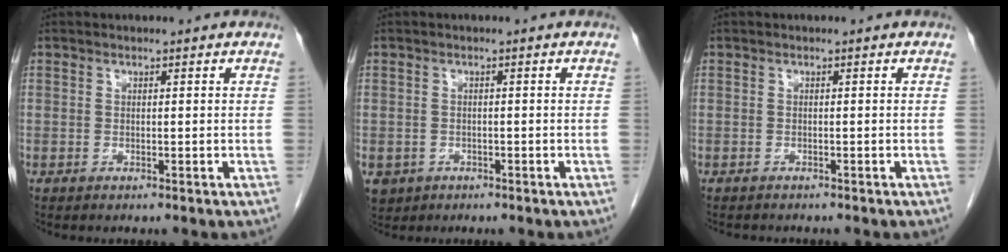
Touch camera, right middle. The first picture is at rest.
{"total": 4.3, "force": [-2.1, 3.6, 1.0], "torque": [-0.021, 0.000, -0.028]}
{"total": 2.2, "force": [-2.0, 0.8, 0.7], "torque": [-0.014, -0.005, -0.025]}